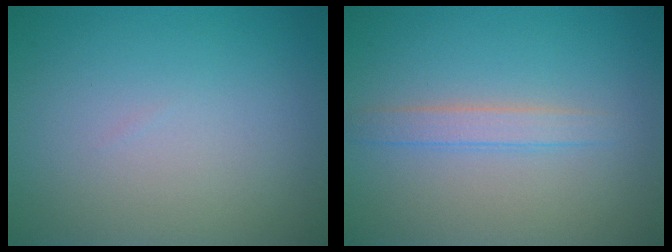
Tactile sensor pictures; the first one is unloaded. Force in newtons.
{"total": 1.8, "press": 1.8, "slide": 0.1}